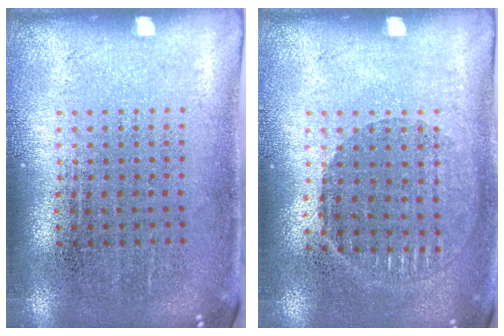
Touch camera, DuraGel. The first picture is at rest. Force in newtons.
{"total": 0.9, "press": 0.8, "slide": 0.3}